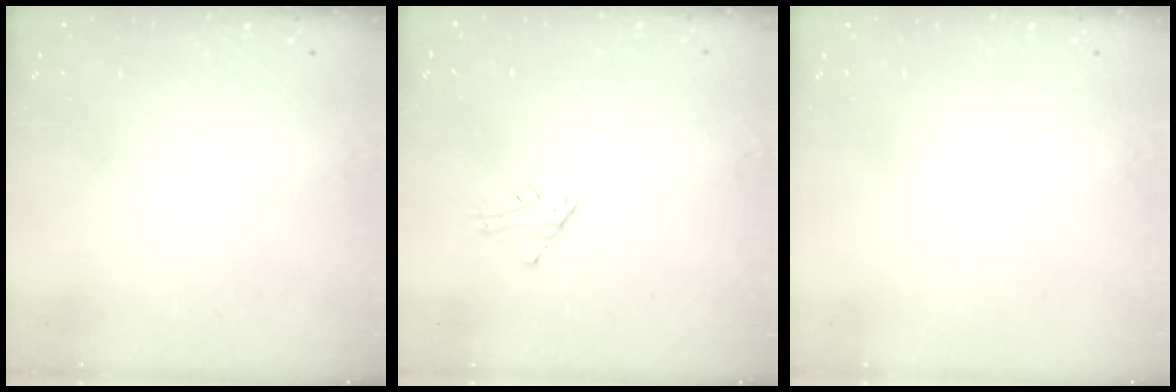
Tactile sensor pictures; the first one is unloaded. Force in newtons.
{"total": 1.7, "press": 1.7, "slide": 0.2}
{"total": 0.0}